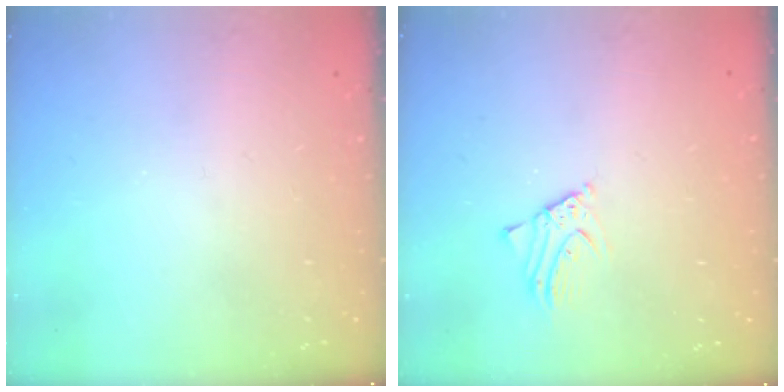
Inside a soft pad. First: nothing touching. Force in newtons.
{"total": 2.4, "press": 2.4, "slide": 0.1}